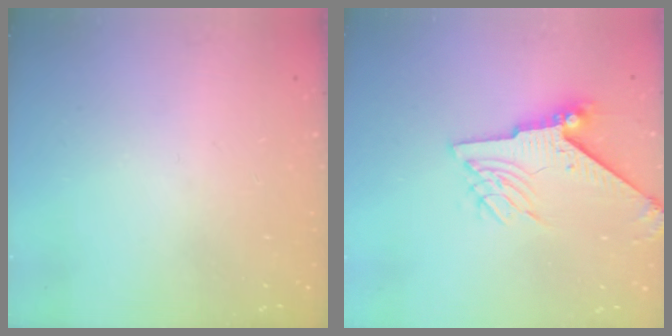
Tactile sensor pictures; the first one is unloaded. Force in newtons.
{"total": 9.9, "press": 9.8, "slide": 1.2}